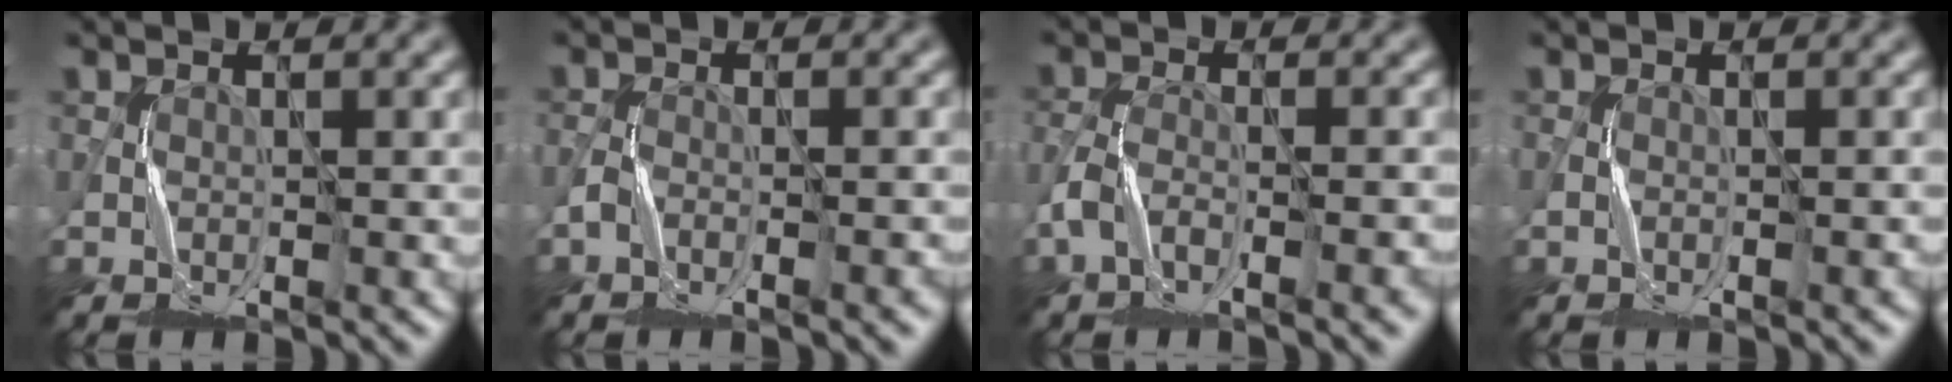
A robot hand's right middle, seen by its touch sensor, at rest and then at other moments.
{"total": 2.3, "force": [-1.6, 0.8, 1.5], "torque": [-0.032, 0.000, -0.032]}
{"total": 4.2, "force": [-2.4, 1.5, 3.1], "torque": [-0.071, -0.006, -0.050]}
{"total": 0.7, "force": [-0.6, 0.0, 0.4], "torque": [-0.009, 0.002, -0.010]}